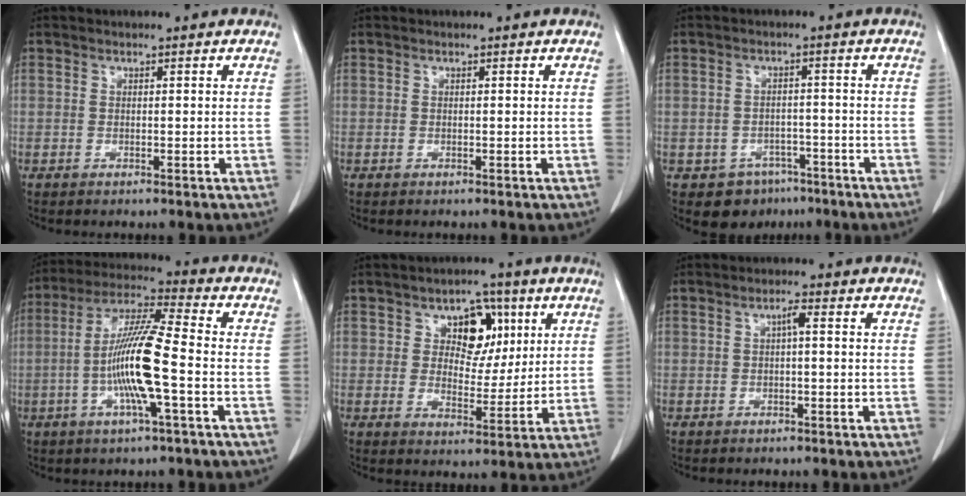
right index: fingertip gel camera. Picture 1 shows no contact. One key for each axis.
{"total": 0.0}
{"total": 5.8, "fx": -3.5, "fy": 4.5, "fz": 0.6, "tx": 0.001, "ty": 0.015, "tz": -0.043}
{"total": 12.6, "fx": -2.6, "fy": 0.5, "fz": 12.4, "tx": -0.242, "ty": 0.001, "tz": -0.056}
{"total": 7.6, "fx": 3.0, "fy": 5.0, "fz": 4.9, "tx": -0.063, "ty": 0.015, "tz": 0.049}
{"total": 1.5, "fx": 0.1, "fy": 0.2, "fz": 1.5, "tx": -0.025, "ty": 0.004, "tz": 0.002}